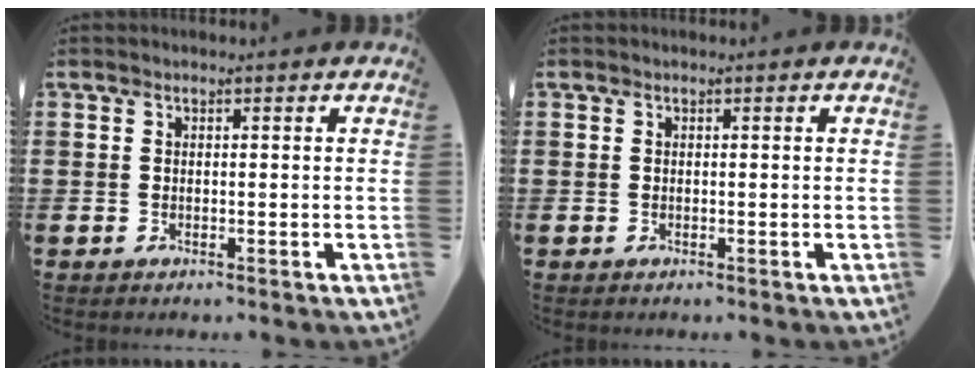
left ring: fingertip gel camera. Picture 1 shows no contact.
{"total": 0.0}